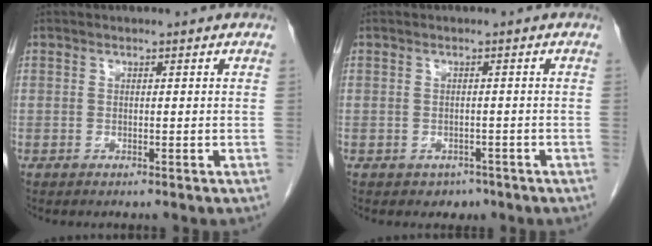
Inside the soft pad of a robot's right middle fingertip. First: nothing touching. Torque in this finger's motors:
{"motor_torque": [0.39, -0.17, -0.02, -0.01]}